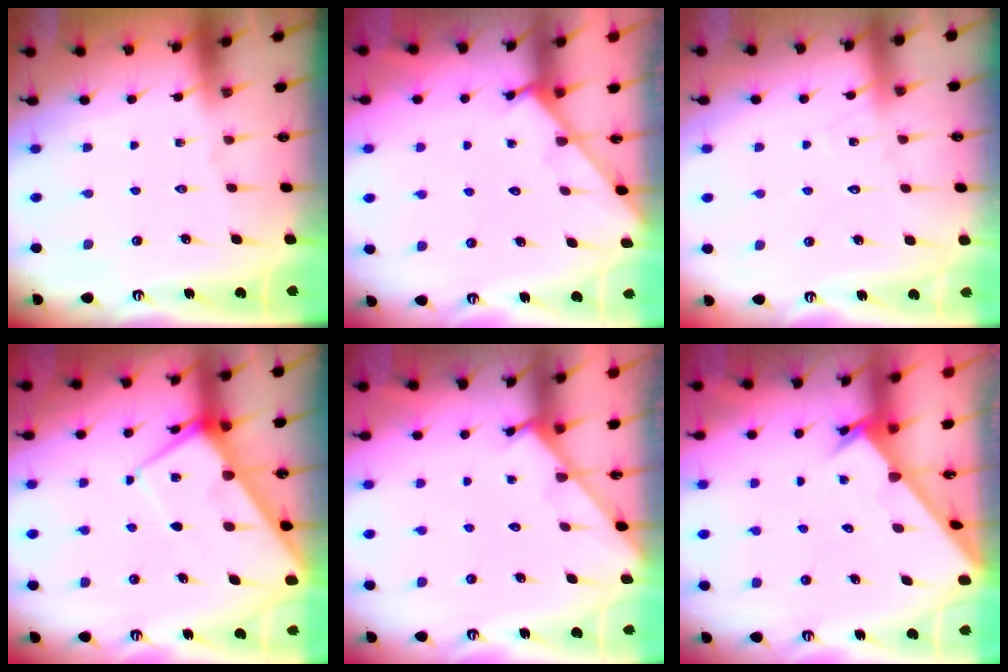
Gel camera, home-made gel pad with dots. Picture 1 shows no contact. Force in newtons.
{"total": 1.2, "press": 1.2, "slide": 0.1}
{"total": 7.8, "press": 7.8, "slide": 0.5}
{"total": 7.9, "press": 7.8, "slide": 0.8}
{"total": 1.2, "press": 1.2, "slide": 0.1}
{"total": 2.5, "press": 2.5, "slide": 0.2}